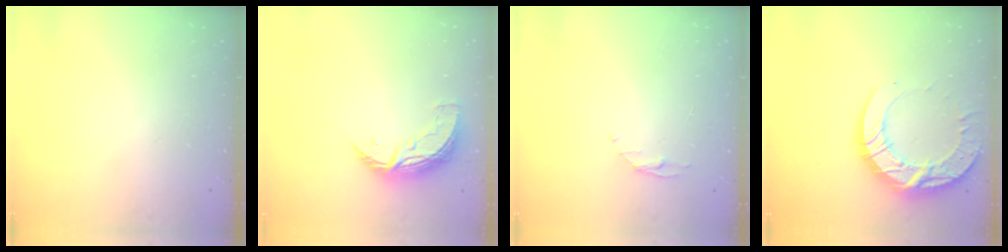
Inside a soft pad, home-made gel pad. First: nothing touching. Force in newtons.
{"total": 8.4, "press": 8.4, "slide": 0.3}
{"total": 4.4, "press": 4.4, "slide": 0.5}
{"total": 17.3, "press": 17.2, "slide": 1.5}